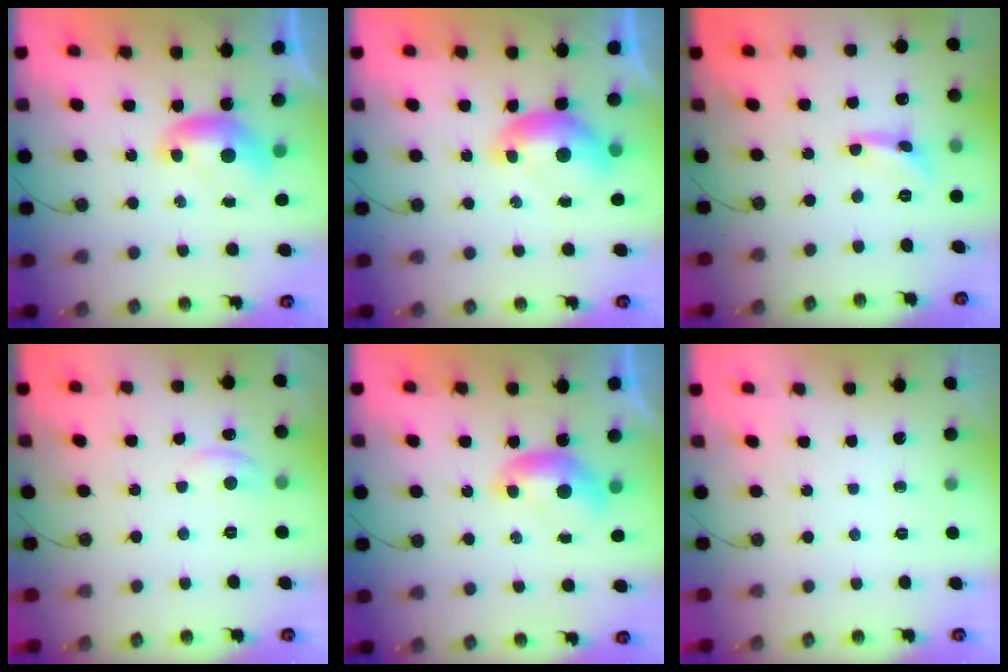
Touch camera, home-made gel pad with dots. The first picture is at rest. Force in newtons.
{"total": 0.8, "press": 0.3, "slide": 0.7}
{"total": 1.5, "press": 1.4, "slide": 0.3}
{"total": 0.6, "press": 0.0, "slide": 0.6}
{"total": 0.0}
{"total": 0.0}